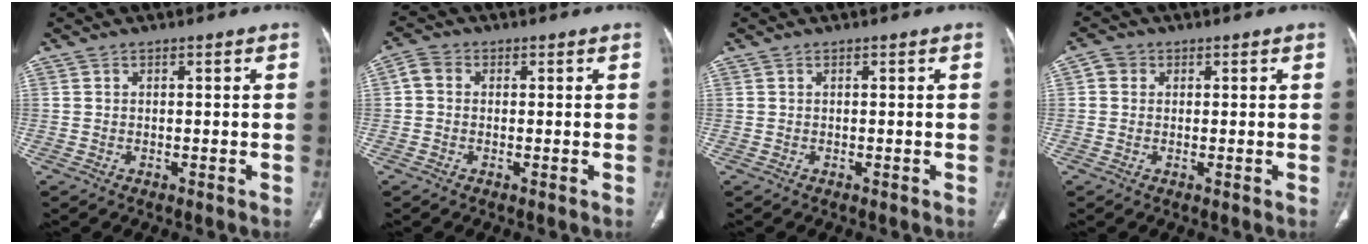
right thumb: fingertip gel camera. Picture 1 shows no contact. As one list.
[{"total": 2.8, "force": [0.2, 2.3, 1.7], "torque": [-0.031, 0.008, -0.004]}, {"total": 0.0}, {"total": 2.4, "force": [0.5, 2.2, 0.9], "torque": [-0.005, 0.004, 0.004]}]